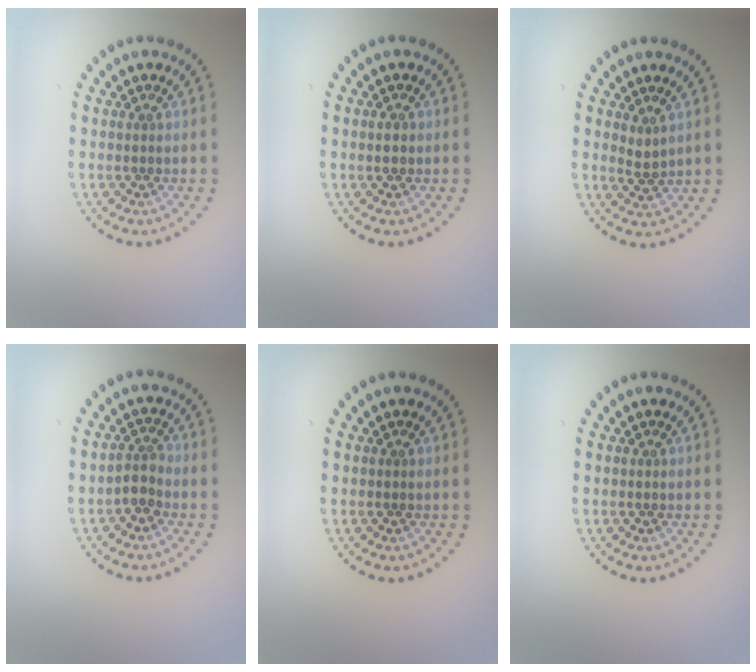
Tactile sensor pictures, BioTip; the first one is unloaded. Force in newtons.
{"total": 1.0, "press": 1.0, "slide": 0.2}
{"total": 1.2, "press": 0.9, "slide": 0.8}
{"total": 1.9, "press": 1.4, "slide": 1.2}
{"total": 0.0}
{"total": 0.0}